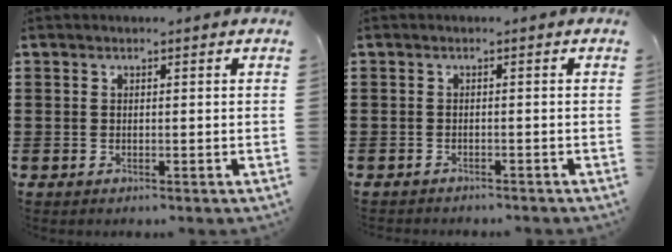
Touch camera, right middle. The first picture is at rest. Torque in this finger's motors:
{"motor_torque": [0.60, -0.84, 0.11, 0.07]}